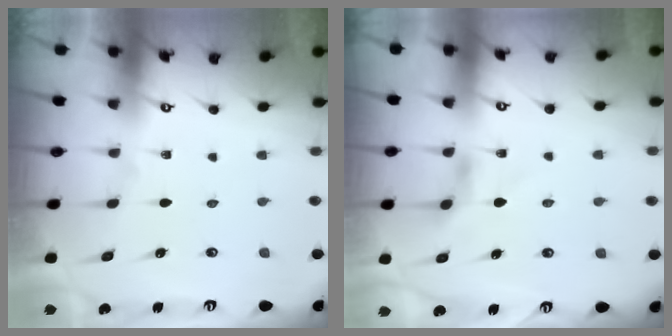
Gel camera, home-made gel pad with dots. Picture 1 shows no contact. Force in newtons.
{"total": 3.3, "press": 3.3, "slide": 0.5}